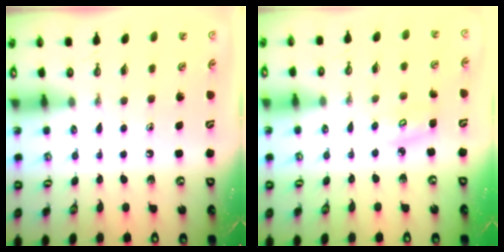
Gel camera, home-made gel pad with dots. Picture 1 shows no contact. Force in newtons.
{"total": 4.7, "press": 4.7, "slide": 0.4}